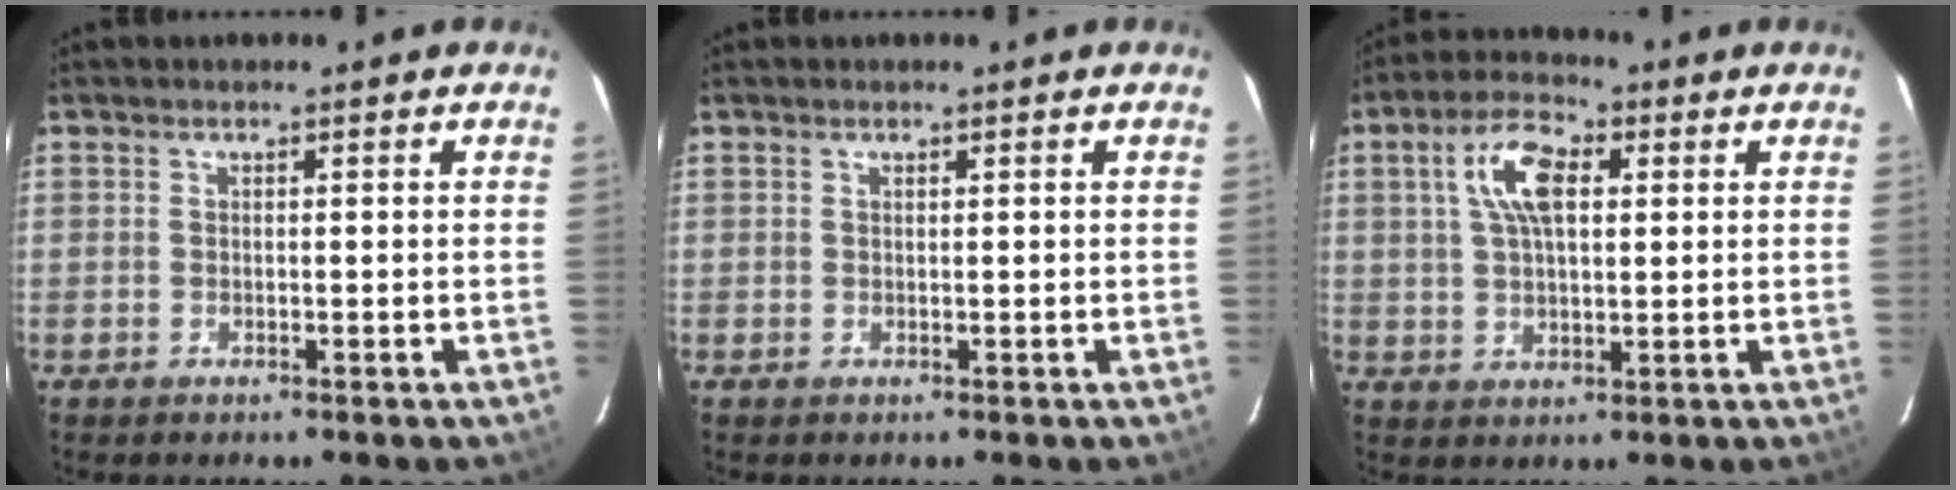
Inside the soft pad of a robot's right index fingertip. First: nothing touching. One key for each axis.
{"total": 0.0}
{"total": 8.9, "fx": 2.6, "fy": 4.2, "fz": 7.4, "tx": -0.142, "ty": 0.021, "tz": 0.048}